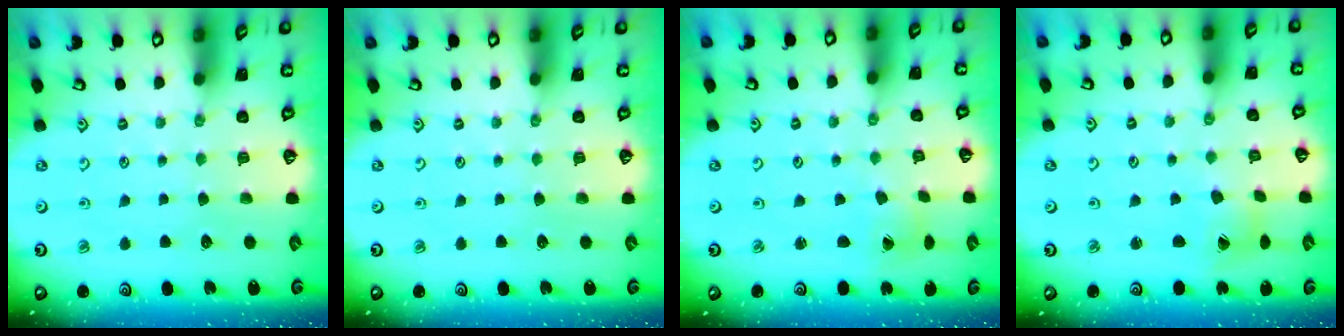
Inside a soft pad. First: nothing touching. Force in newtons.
{"total": 0.0}
{"total": 0.6, "press": 0.6, "slide": 0.2}
{"total": 3.6, "press": 3.6, "slide": 0.5}